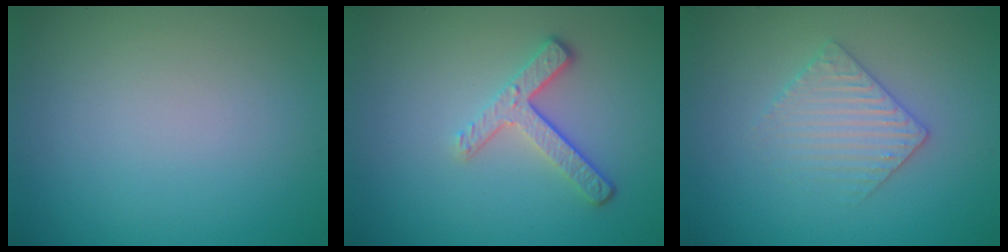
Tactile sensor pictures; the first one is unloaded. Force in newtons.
{"total": 3.4, "press": 2.6, "slide": 2.3}
{"total": 3.0, "press": 2.9, "slide": 0.6}